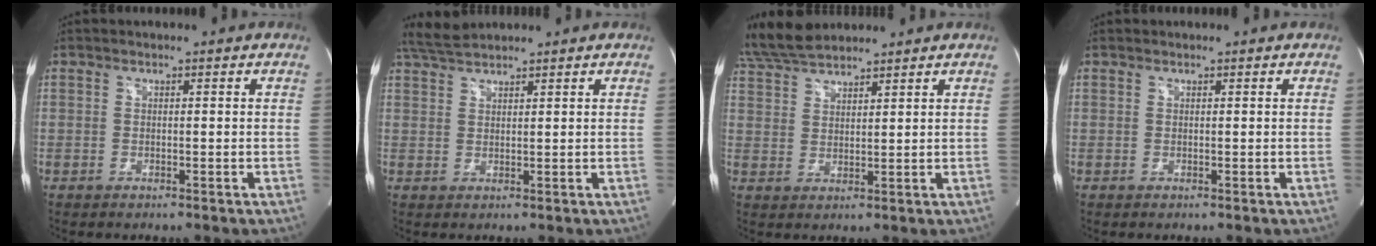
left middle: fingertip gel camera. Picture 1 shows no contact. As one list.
[{"total": 3.8, "force": [3.6, 0.1, 1.0], "torque": [-0.031, 0.018, 0.078]}, {"total": 7.8, "force": [7.1, 1.2, 2.8], "torque": [-0.069, 0.027, 0.143]}, {"total": 0.0}]